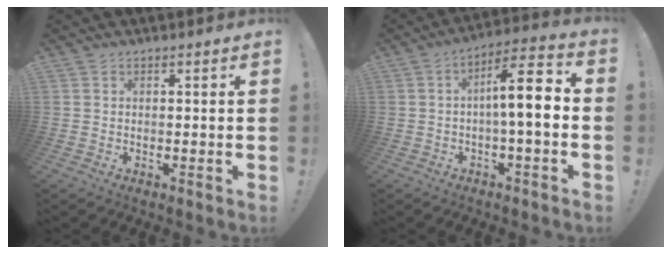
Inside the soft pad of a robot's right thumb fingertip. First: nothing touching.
{"total": 11.8, "force": [-0.3, 2.6, 11.5], "torque": [-0.184, 0.001, -0.012]}